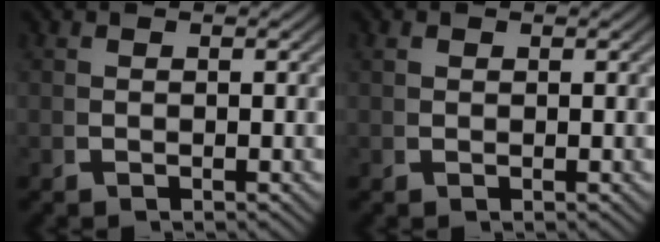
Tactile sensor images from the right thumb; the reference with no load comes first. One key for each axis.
{"total": 0.7, "fx": 0.6, "fy": 0.4, "fz": 0.2, "tx": -0.003, "ty": -0.003, "tz": 0.016}